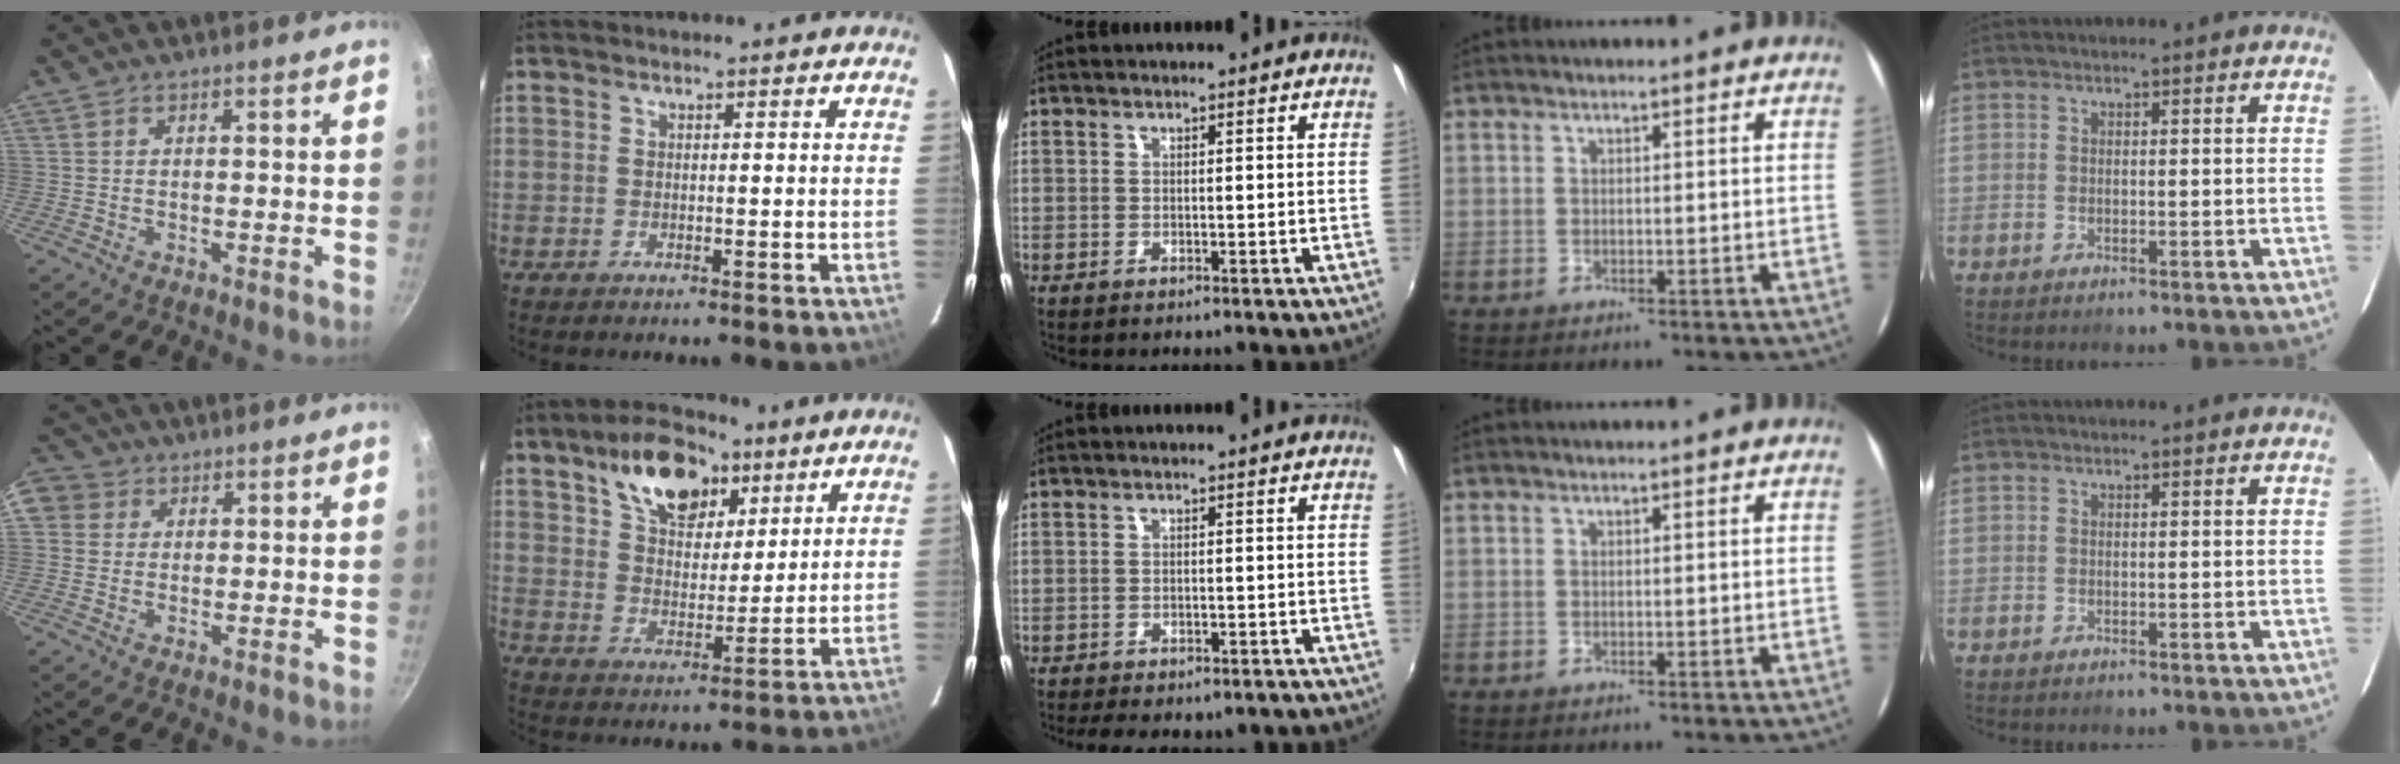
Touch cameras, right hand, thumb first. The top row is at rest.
{"thumb": {"total": 7.0, "force": [2.0, 6.3, 2.3], "torque": [-0.024, 0.009, 0.023]}, "index": {"total": 14.0, "force": [8.3, 7.6, 8.3], "torque": [-0.142, 0.024, 0.145]}, "middle": {"total": 8.6, "force": [-7.0, 3.0, 3.9], "torque": [-0.091, -0.022, -0.091]}}